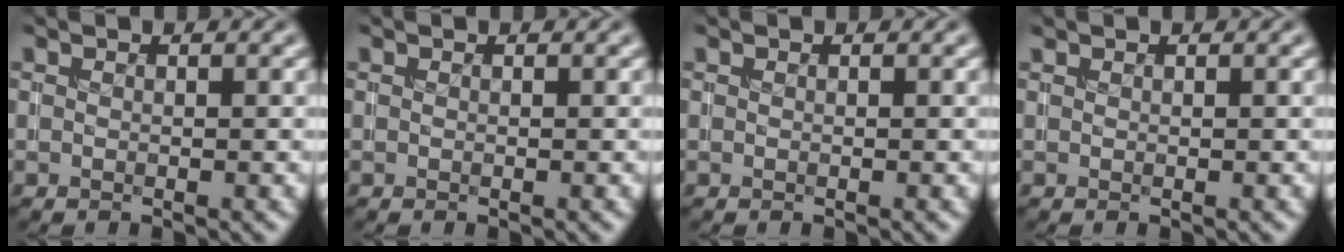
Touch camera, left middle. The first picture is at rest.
{"total": 0.0}
{"total": 0.0}
{"total": 0.0}